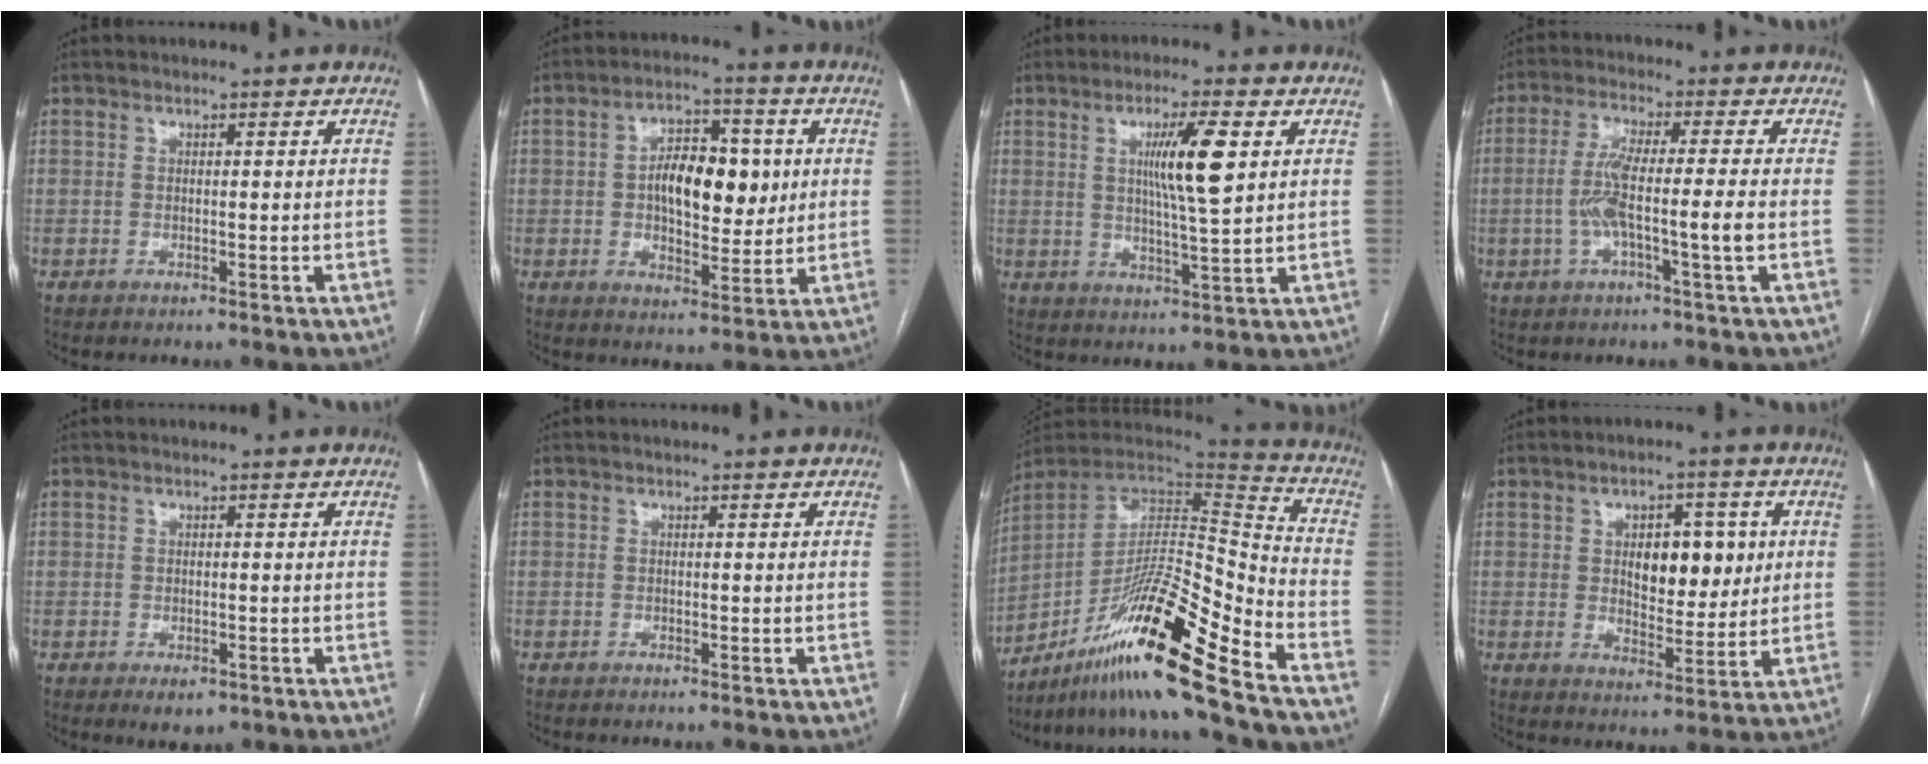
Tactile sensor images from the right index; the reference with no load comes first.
{"total": 10.6, "force": [1.1, 5.3, 9.2], "torque": [-0.149, 0.016, 0.023]}
{"total": 8.3, "force": [2.4, 0.2, 8.0], "torque": [-0.141, -0.004, 0.041]}
{"total": 7.6, "force": [-1.6, -0.3, 7.4], "torque": [-0.149, 0.005, -0.030]}
{"total": 2.4, "force": [-1.2, 1.5, 1.5], "torque": [-0.016, -0.001, -0.007]}
{"total": 0.0}
{"total": 20.5, "force": [-13.8, -0.2, 15.2], "torque": [-0.283, -0.007, -0.248]}
{"total": 8.7, "force": [1.9, 4.4, 7.2], "torque": [-0.101, 0.007, 0.036]}